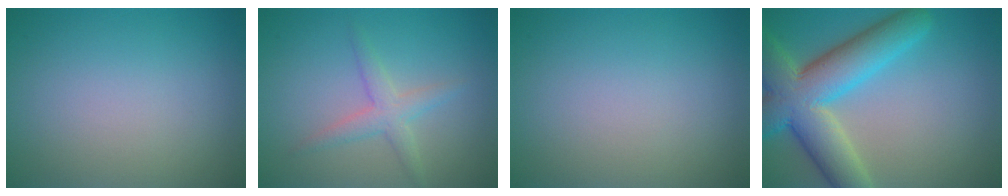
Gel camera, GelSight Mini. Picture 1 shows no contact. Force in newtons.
{"total": 2.3, "press": 2.3, "slide": 0.1}
{"total": 0.0}
{"total": 9.8, "press": 9.7, "slide": 0.8}